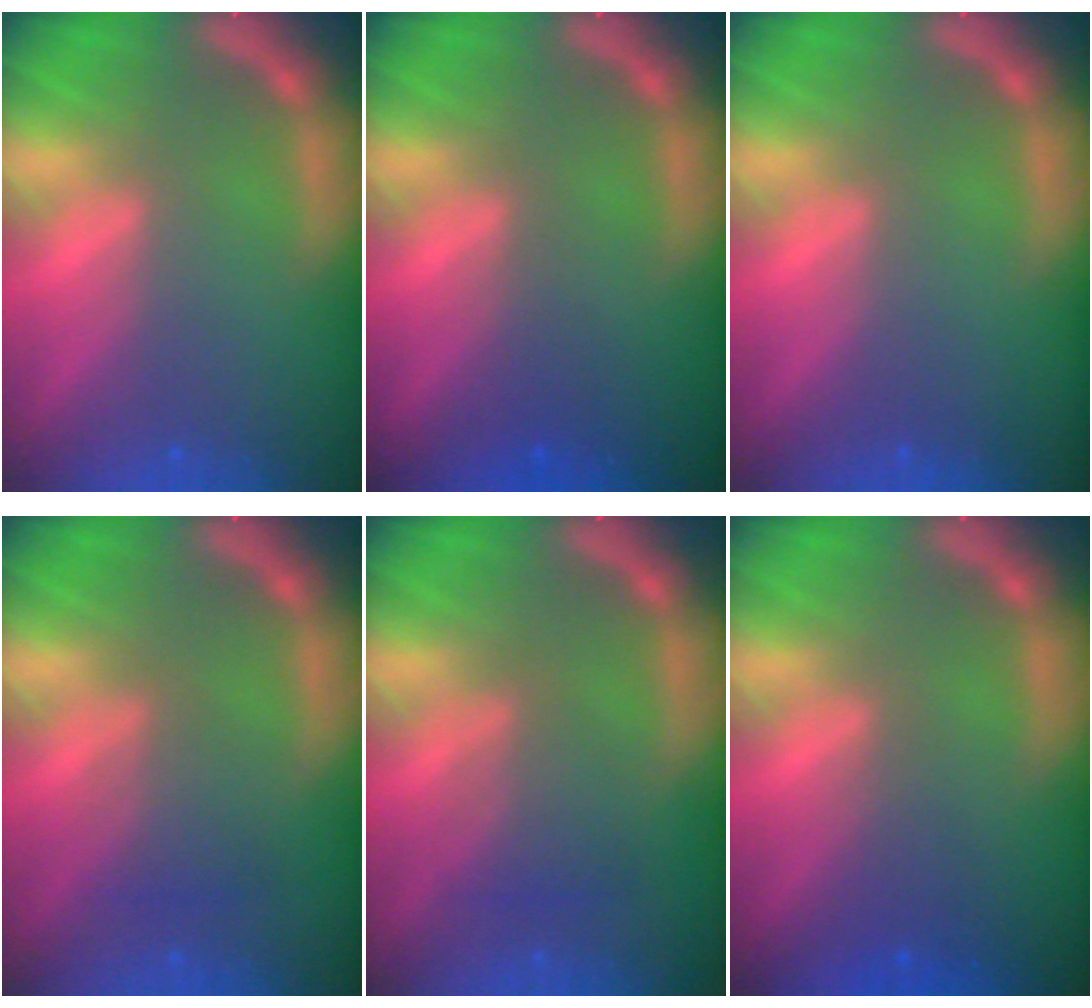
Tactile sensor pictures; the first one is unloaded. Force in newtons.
{"total": 1.5}
{"total": 0.0}
{"total": 2.5}
{"total": 3.0}
{"total": 2.0}